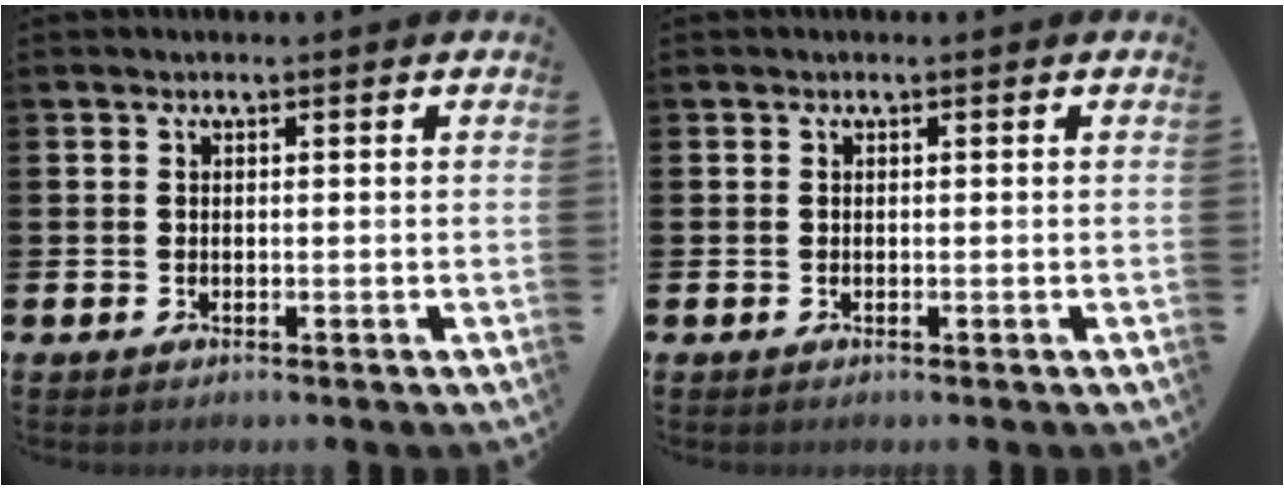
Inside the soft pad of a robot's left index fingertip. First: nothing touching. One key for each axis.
{"total": 0.0}